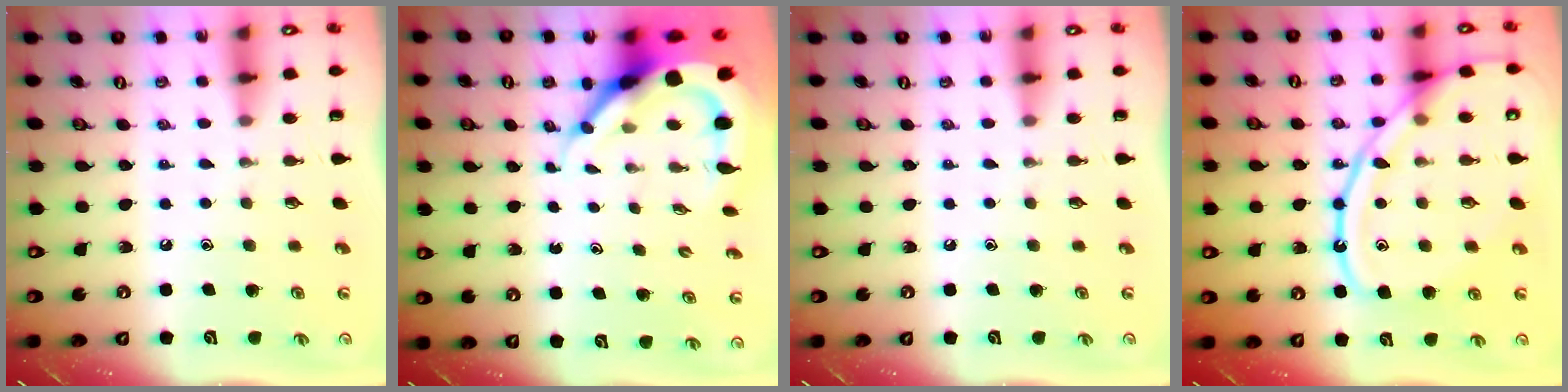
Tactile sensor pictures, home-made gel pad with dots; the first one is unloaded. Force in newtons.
{"total": 10.9, "press": 10.8, "slide": 1.2}
{"total": 0.0}
{"total": 18.0, "press": 17.9, "slide": 1.7}